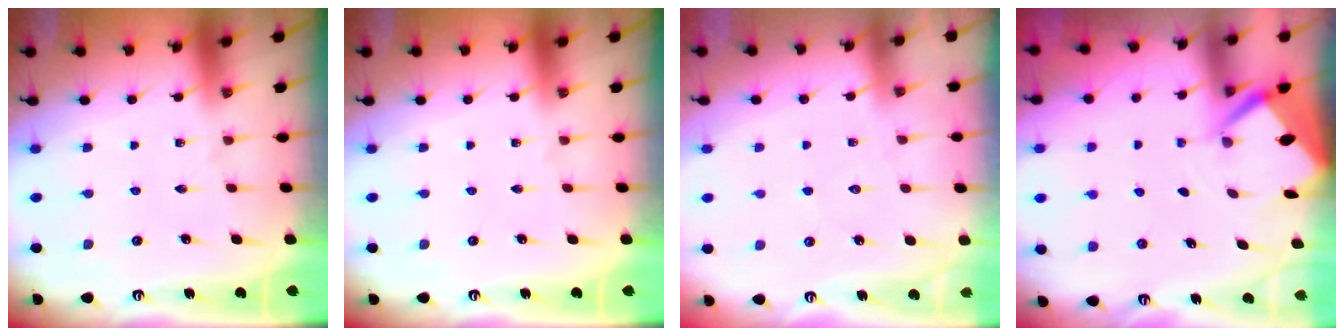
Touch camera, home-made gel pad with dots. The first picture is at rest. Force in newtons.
{"total": 0.0}
{"total": 3.5, "press": 3.5, "slide": 0.4}
{"total": 3.6, "press": 3.6, "slide": 0.2}